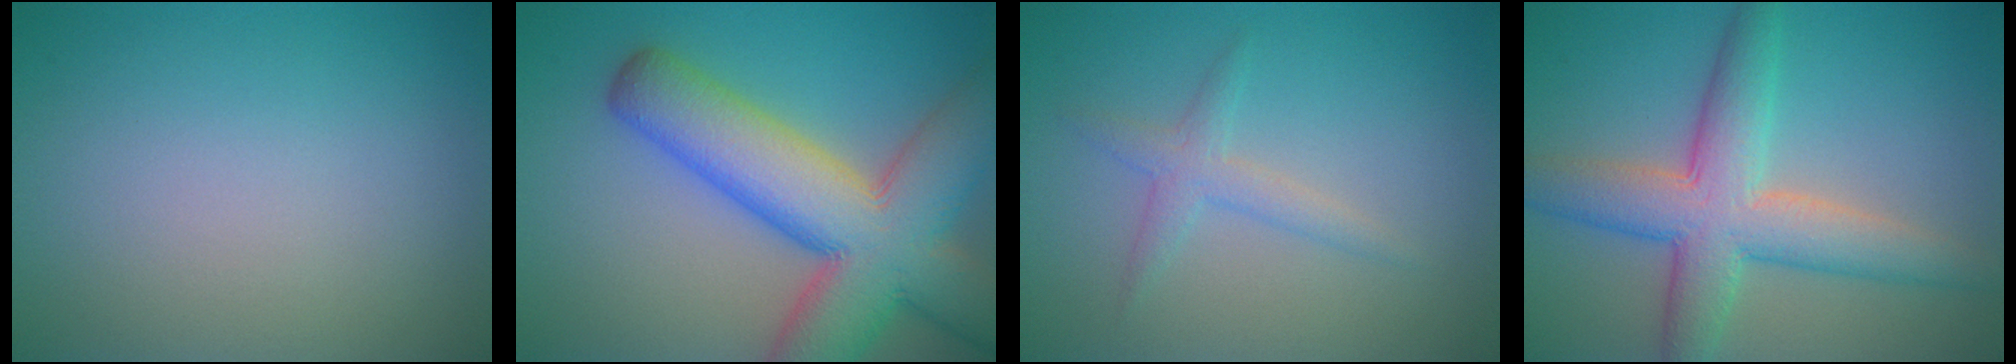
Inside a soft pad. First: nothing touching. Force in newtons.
{"total": 12.5, "press": 12.5, "slide": 0.6}
{"total": 1.9, "press": 1.9, "slide": 0.1}
{"total": 7.2, "press": 7.2, "slide": 0.4}